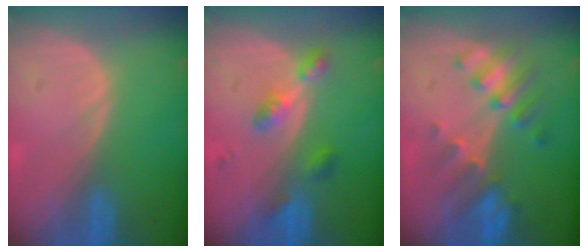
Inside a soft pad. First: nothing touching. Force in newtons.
{"total": 4.6, "press": 4.4, "slide": 1.5}
{"total": 7.6, "press": 6.8, "slide": 3.4}